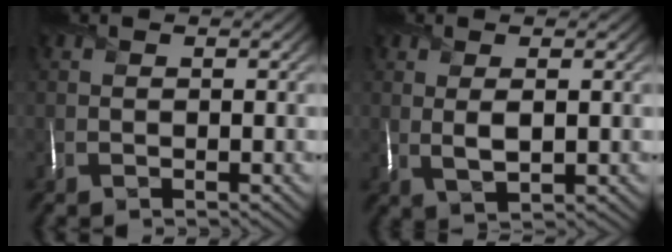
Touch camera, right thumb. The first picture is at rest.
{"total": 2.7, "force": [0.8, 0.7, 2.5], "torque": [-0.053, 0.002, 0.020]}